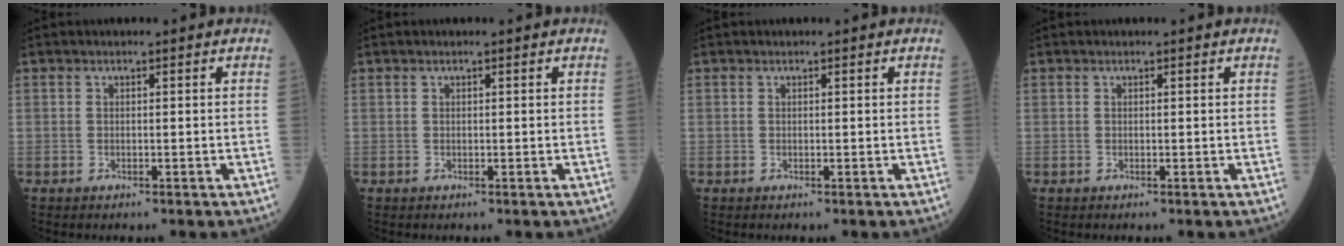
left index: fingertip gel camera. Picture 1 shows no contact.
{"total": 0.0}
{"total": 0.0}
{"total": 0.0}